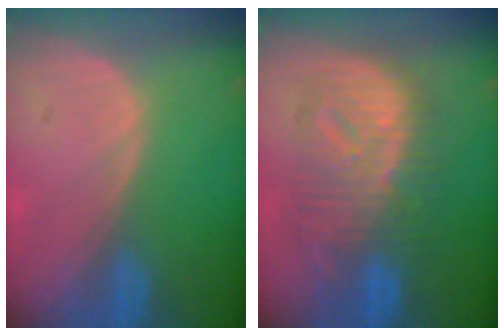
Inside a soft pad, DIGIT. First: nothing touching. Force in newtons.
{"total": 10.8, "press": 10.8, "slide": 0.8}